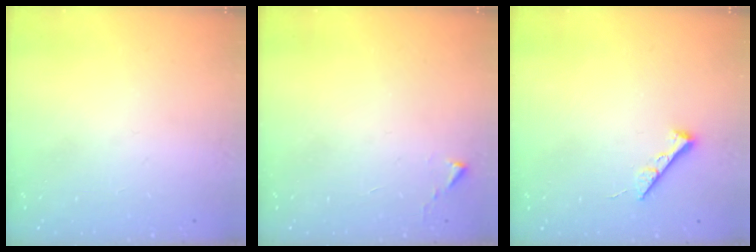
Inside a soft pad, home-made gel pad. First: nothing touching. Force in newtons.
{"total": 2.7, "press": 2.7, "slide": 0.5}
{"total": 5.4, "press": 5.4, "slide": 0.8}